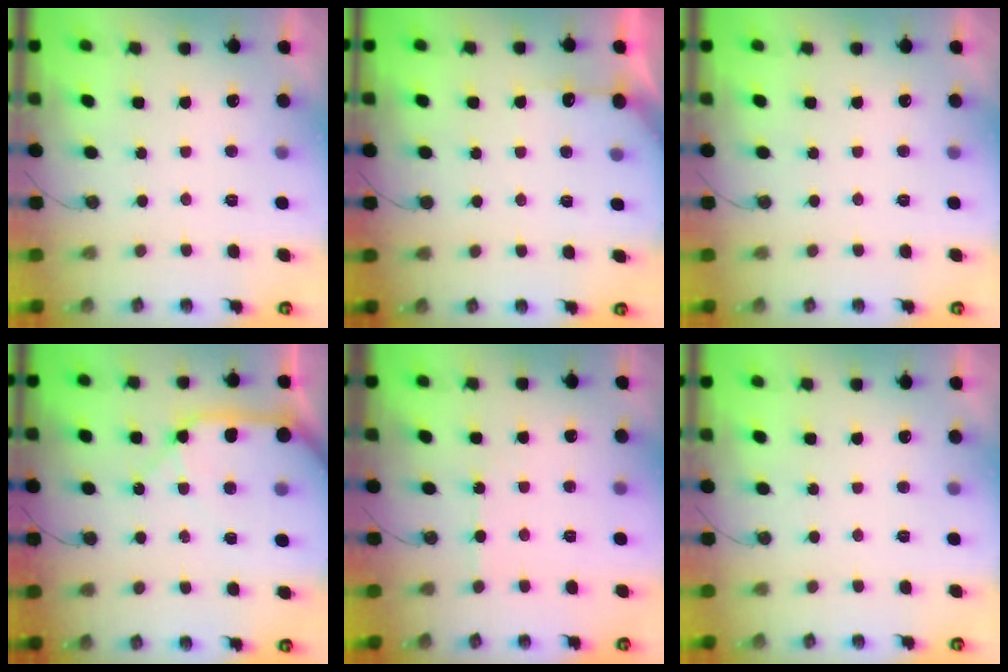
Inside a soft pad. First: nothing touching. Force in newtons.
{"total": 4.2, "press": 4.2, "slide": 0.5}
{"total": 0.0}
{"total": 11.7, "press": 11.6, "slide": 1.5}
{"total": 3.4, "press": 3.3, "slide": 0.6}
{"total": 0.0}